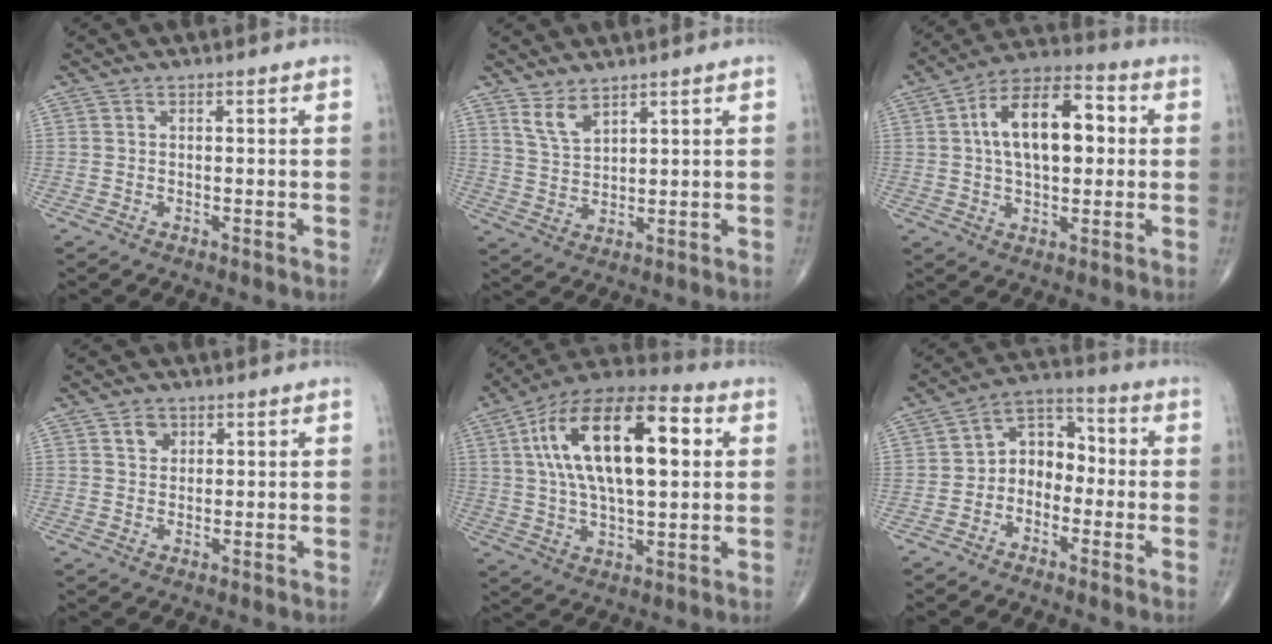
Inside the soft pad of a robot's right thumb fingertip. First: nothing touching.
{"total": 4.6, "force": [3.5, 1.7, 2.5], "torque": [-0.043, -0.026, 0.077]}
{"total": 16.0, "force": [2.3, 8.6, 13.3], "torque": [-0.204, 0.025, 0.031]}
{"total": 2.8, "force": [1.4, 2.1, 1.1], "torque": [-0.004, -0.008, 0.023]}
{"total": 23.3, "force": [5.2, 10.5, 20.1], "torque": [-0.342, 0.015, 0.078]}
{"total": 8.1, "force": [-1.5, 6.1, 5.1], "torque": [-0.048, 0.041, -0.047]}